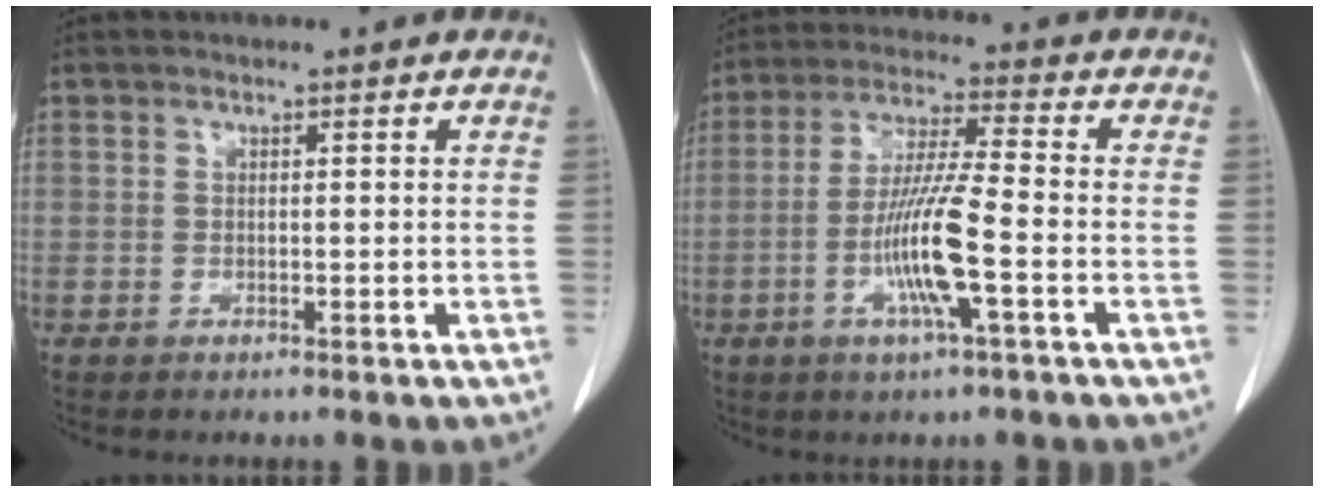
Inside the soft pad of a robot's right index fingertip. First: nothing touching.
{"total": 10.6, "force": [-3.1, 0.0, 10.1], "torque": [-0.200, -0.007, -0.062]}